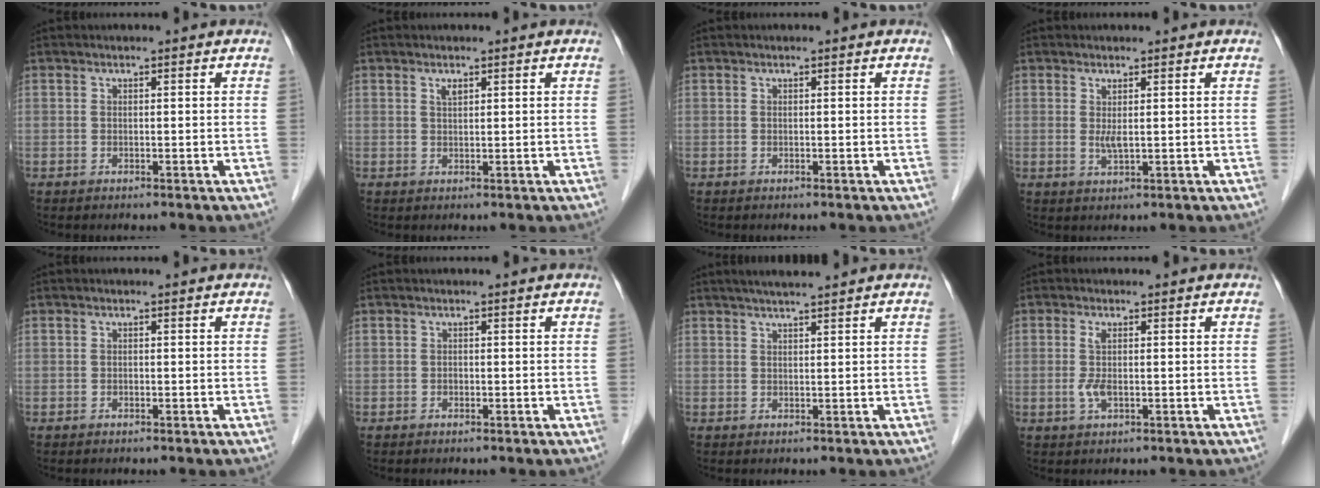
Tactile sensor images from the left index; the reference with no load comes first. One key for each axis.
{"total": 1.0, "fx": 0.6, "fy": 0.2, "fz": 0.7, "tx": -0.014, "ty": 0.001, "tz": 0.014}
{"total": 0.0}
{"total": 1.8, "fx": 0.3, "fy": 0.1, "fz": 1.8, "tx": -0.040, "ty": -0.006, "tz": 0.010}
{"total": 0.0}
{"total": 0.0}
{"total": 3.8, "fx": 3.3, "fy": -0.2, "fz": 2.0, "tx": -0.030, "ty": 0.016, "tz": 0.055}
{"total": 2.3, "fx": -0.3, "fy": 0.6, "fz": 2.2, "tx": -0.055, "ty": -0.005, "tz": -0.003}